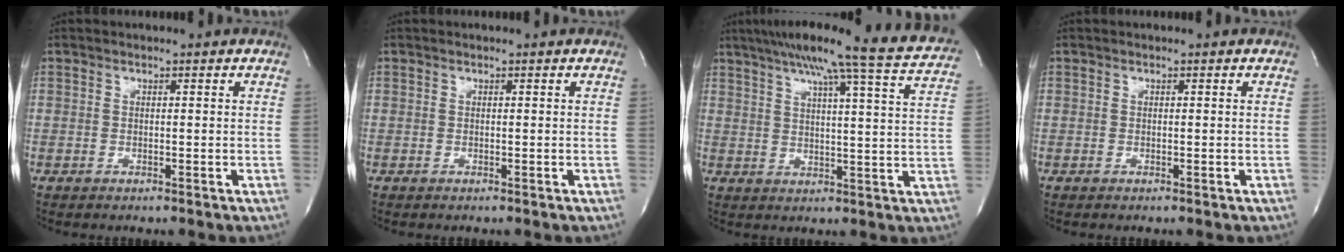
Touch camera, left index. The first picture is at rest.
{"total": 0.0}
{"total": 19.6, "force": [16.6, -1.2, 10.4], "torque": [-0.163, -0.023, 0.205]}
{"total": 0.0}